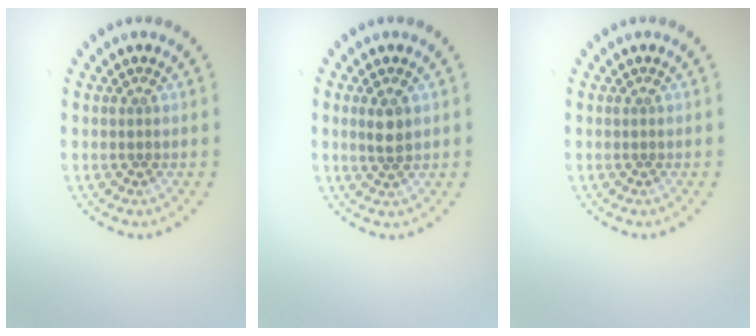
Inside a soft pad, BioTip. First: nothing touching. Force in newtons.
{"total": 1.9, "press": 1.7, "slide": 0.7}
{"total": 0.0}